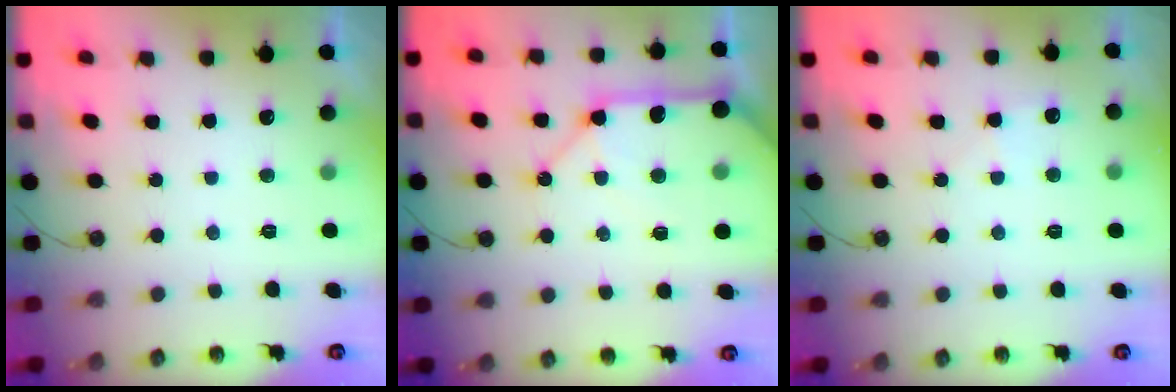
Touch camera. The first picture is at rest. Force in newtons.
{"total": 14.4, "press": 14.3, "slide": 2.1}
{"total": 3.7, "press": 3.7, "slide": 0.5}